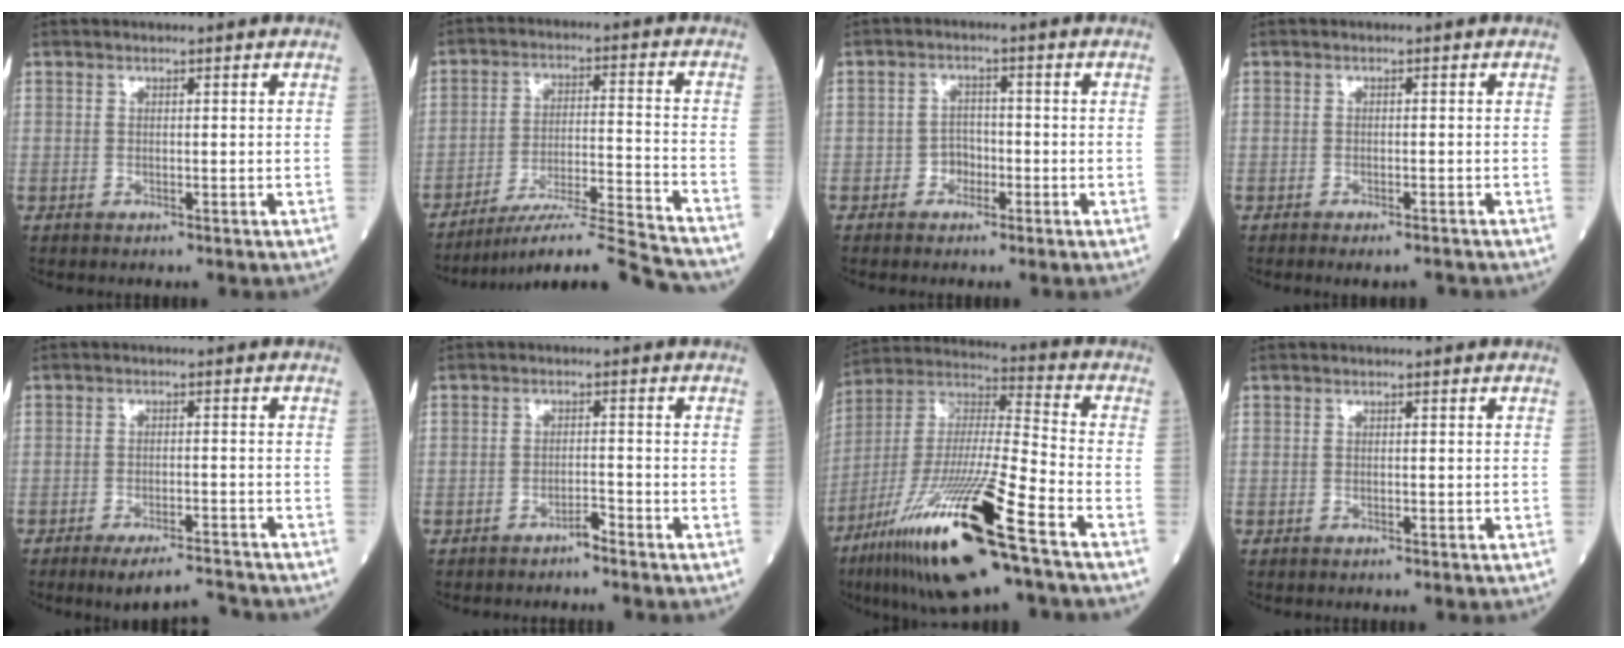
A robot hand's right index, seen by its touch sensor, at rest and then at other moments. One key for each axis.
{"total": 15.3, "fx": -14.1, "fy": -1.1, "fz": 5.8, "tx": -0.088, "ty": 0.006, "tz": -0.224}
{"total": 2.5, "fx": -1.3, "fy": 1.9, "fz": 1.0, "tx": -0.008, "ty": 0.010, "tz": -0.025}
{"total": 2.7, "fx": -2.3, "fy": 0.6, "fz": 1.2, "tx": -0.010, "ty": -0.003, "tz": -0.031}
{"total": 6.0, "fx": -5.6, "fy": 0.5, "fz": 2.0, "tx": -0.024, "ty": 0.000, "tz": -0.092}
{"total": 1.7, "fx": -1.5, "fy": 0.2, "fz": 0.7, "tx": -0.009, "ty": 0.002, "tz": -0.026}
{"total": 23.6, "fx": -12.9, "fy": 1.7, "fz": 19.7, "tx": -0.392, "ty": -0.053, "tz": -0.237}
{"total": 0.0}